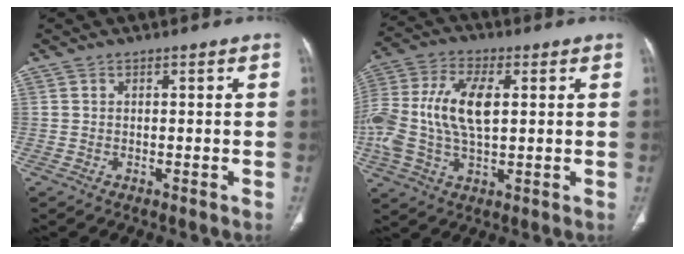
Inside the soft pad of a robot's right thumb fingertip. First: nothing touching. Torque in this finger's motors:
{"motor_torque": [0.54, 0.54, 0.11, 0.04, 0.21]}